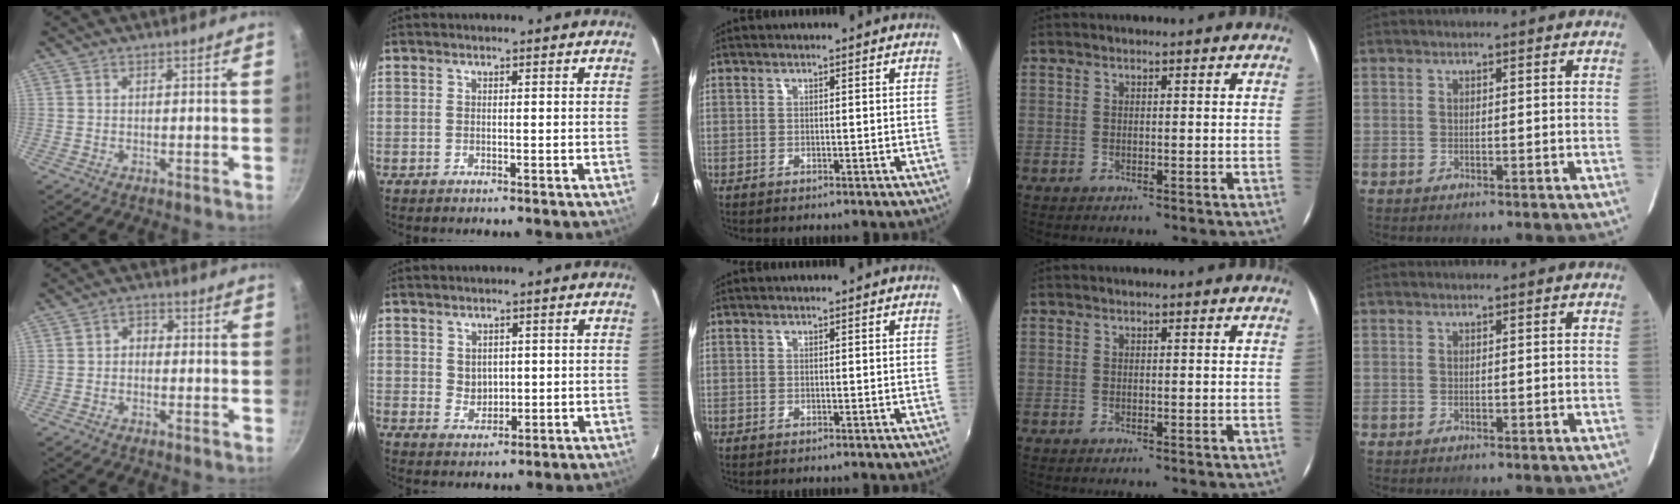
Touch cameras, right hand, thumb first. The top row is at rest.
{"thumb": {"total": 2.9, "force": [-0.3, 2.4, 1.6], "torque": [-0.011, 0.011, -0.013]}, "index": {"total": 3.2, "force": [1.0, 2.7, 1.4], "torque": [-0.020, 0.003, 0.026]}}